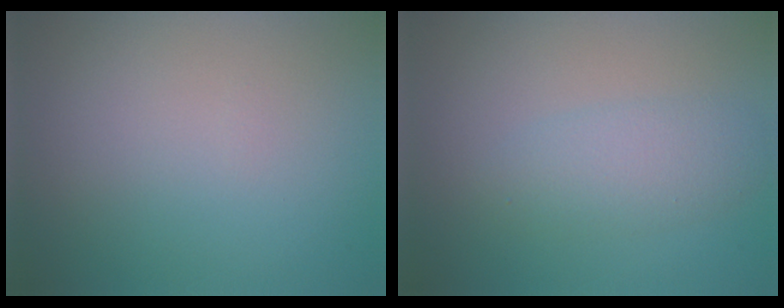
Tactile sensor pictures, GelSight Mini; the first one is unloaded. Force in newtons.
{"total": 2.8, "press": 2.8, "slide": 0.2}